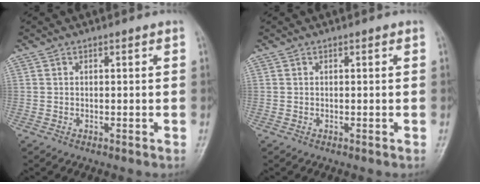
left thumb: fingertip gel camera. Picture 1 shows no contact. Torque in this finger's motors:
{"motor_torque": [0.37, 0.26, -0.02, -0.16, 0.00]}